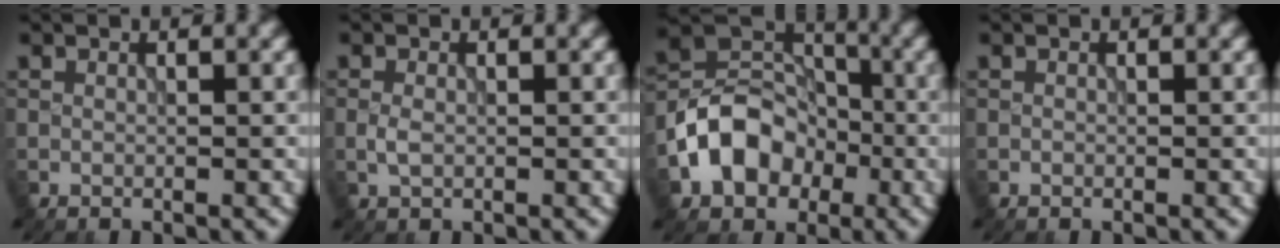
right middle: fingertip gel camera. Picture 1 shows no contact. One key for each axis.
{"total": 1.2, "fx": -0.2, "fy": 0.8, "fz": 0.9, "tx": -0.024, "ty": 0.000, "tz": -0.006}
{"total": 7.3, "fx": -2.9, "fy": 5.6, "fz": 3.7, "tx": -0.053, "ty": 0.005, "tz": -0.059}
{"total": 0.0}